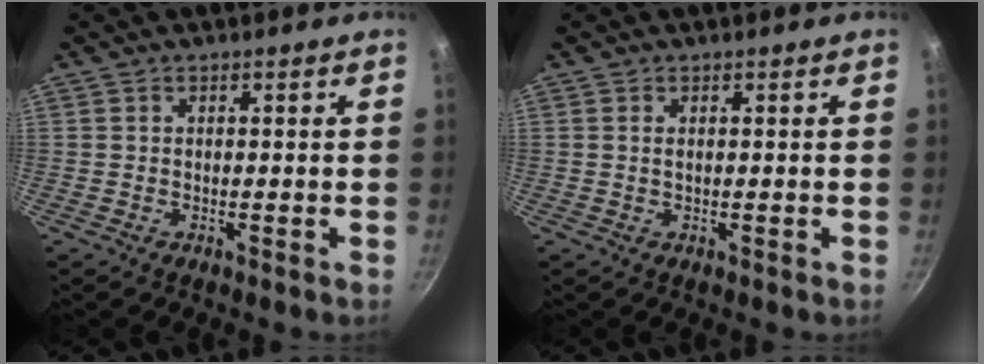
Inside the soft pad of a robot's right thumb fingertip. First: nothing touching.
{"total": 0.7, "force": [0.2, 0.3, 0.6], "torque": [-0.012, 0.000, 0.004]}